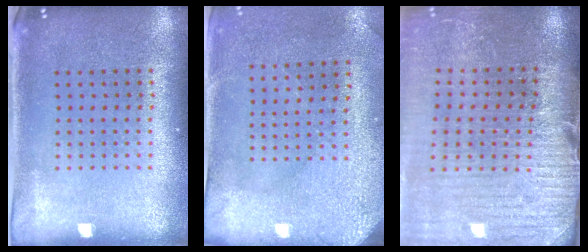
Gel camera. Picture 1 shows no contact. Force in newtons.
{"total": 3.0, "press": 2.5, "slide": 1.7}
{"total": 3.9, "press": 3.5, "slide": 1.8}